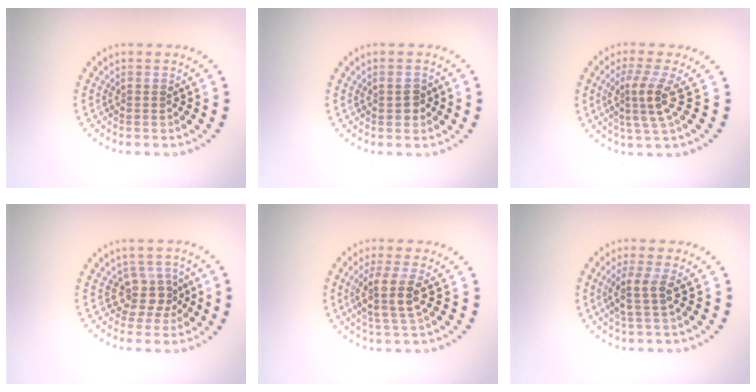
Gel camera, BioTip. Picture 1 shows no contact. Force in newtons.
{"total": 1.4, "press": 1.4, "slide": 0.2}
{"total": 3.3, "press": 2.4, "slide": 2.2}
{"total": 2.7, "press": 2.0, "slide": 1.8}
{"total": 3.3, "press": 2.7, "slide": 1.8}
{"total": 2.5, "press": 1.9, "slide": 1.6}